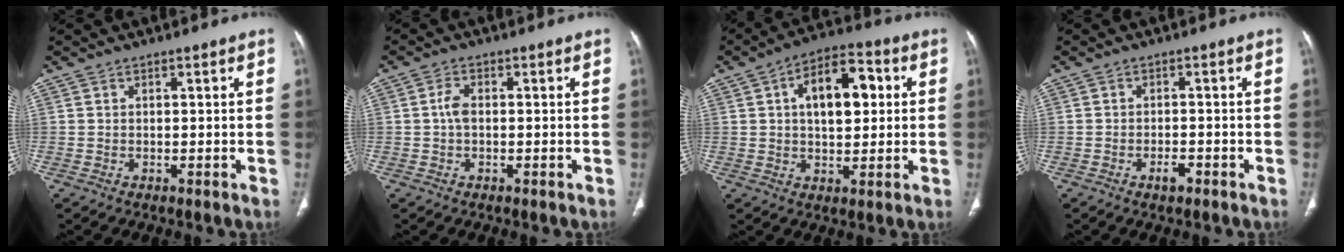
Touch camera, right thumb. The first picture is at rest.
{"total": 2.4, "force": [-0.1, 1.4, 1.9], "torque": [-0.040, 0.003, -0.007]}
{"total": 12.3, "force": [2.6, 6.6, 10.1], "torque": [-0.129, 0.014, 0.035]}
{"total": 2.0, "force": [-1.2, 0.9, 1.4], "torque": [-0.019, 0.008, -0.019]}